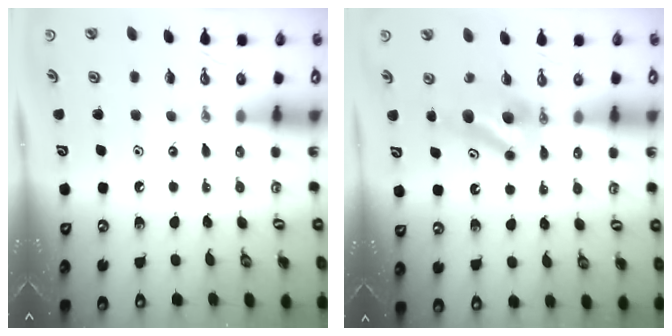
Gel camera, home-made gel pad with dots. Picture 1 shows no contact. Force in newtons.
{"total": 7.4, "press": 7.2, "slide": 1.8}